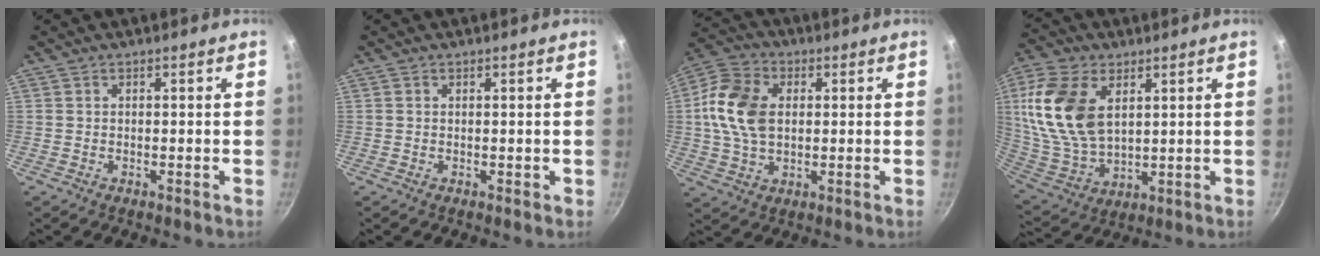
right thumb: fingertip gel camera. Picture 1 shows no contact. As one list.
[{"total": 0.5, "force": [0.0, 0.4, 0.4], "torque": [0.000, 0.002, 0.000]}, {"total": 12.0, "force": [1.7, 7.7, 9.0], "torque": [-0.165, 0.009, 0.024]}, {"total": 17.9, "force": [5.3, 10.9, 13.2], "torque": [-0.252, -0.019, 0.113]}]